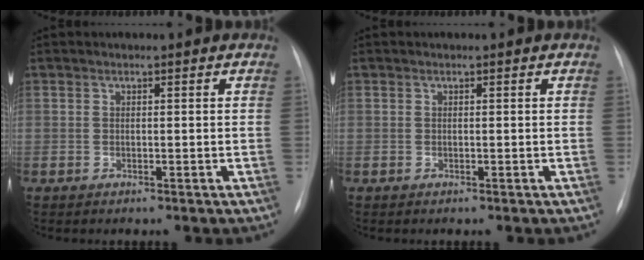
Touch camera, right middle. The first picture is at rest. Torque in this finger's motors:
{"motor_torque": [0.00, 0.00, 0.03, 0.01]}